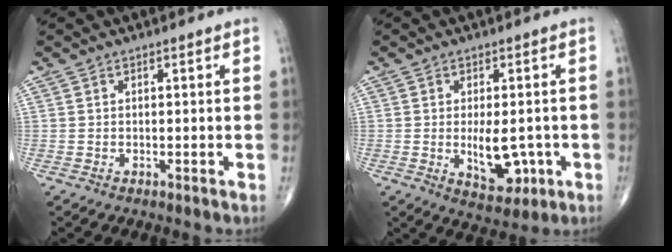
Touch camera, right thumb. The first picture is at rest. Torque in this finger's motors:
{"motor_torque": [2.93, 2.08, 1.48, -0.65, 0.40]}